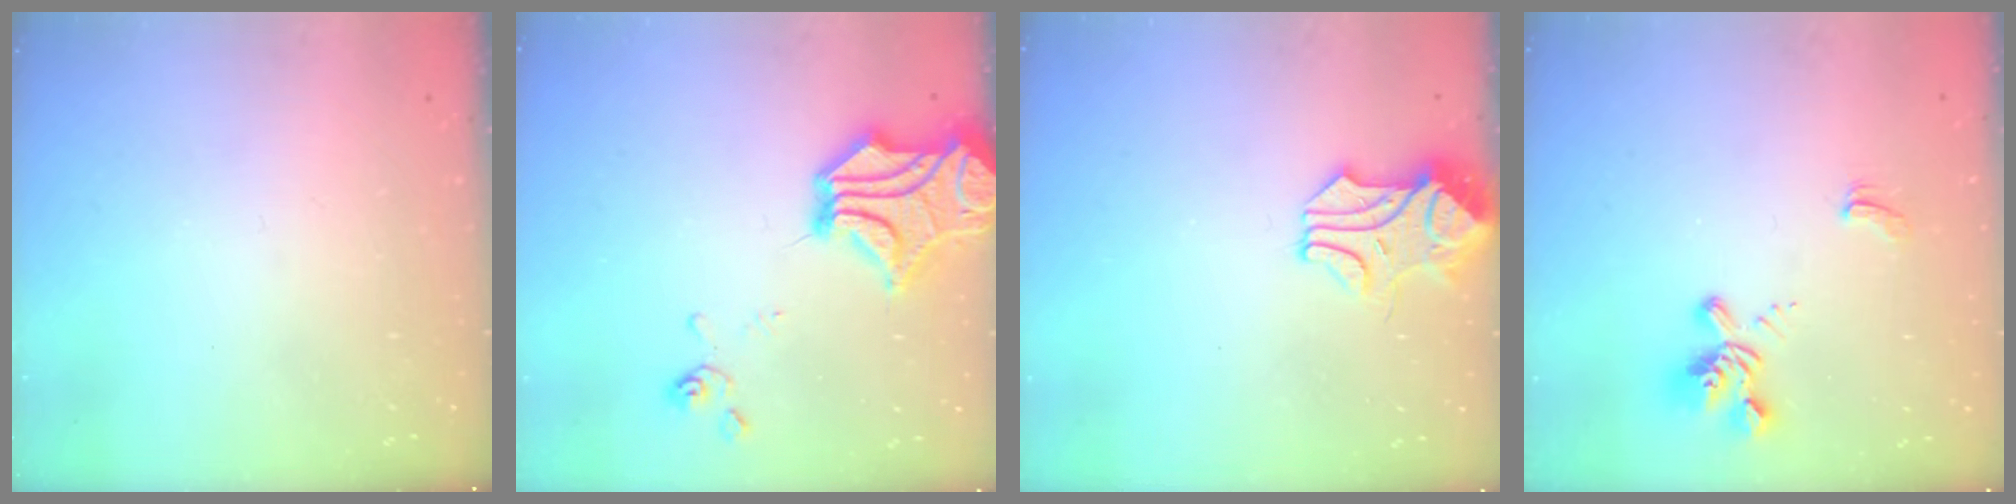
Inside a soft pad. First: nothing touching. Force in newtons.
{"total": 11.0, "press": 10.7, "slide": 2.7}
{"total": 1.0, "press": 0.5, "slide": 0.8}
{"total": 2.4, "press": 2.1, "slide": 1.2}